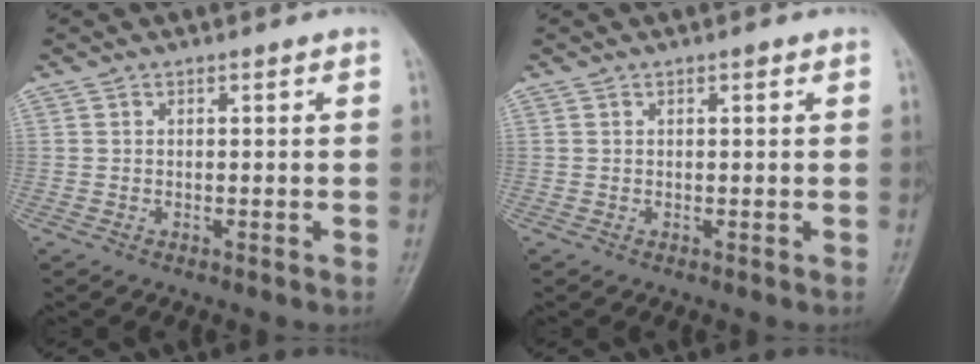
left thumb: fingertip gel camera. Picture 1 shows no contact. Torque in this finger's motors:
{"motor_torque": [0.12, -0.03, 0.06, -0.14, 0.00]}